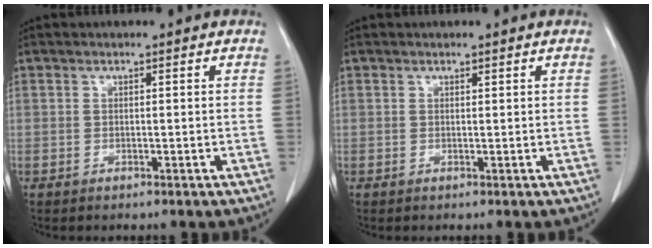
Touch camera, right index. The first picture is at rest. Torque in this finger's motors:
{"motor_torque": [-0.12, 0.17, -0.02, -0.01]}